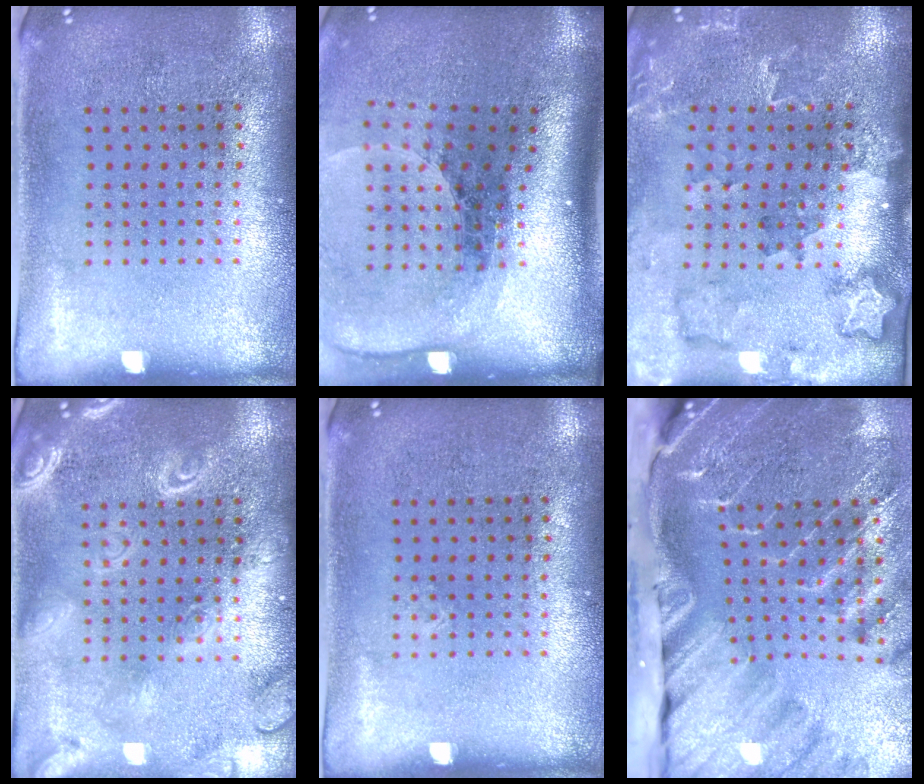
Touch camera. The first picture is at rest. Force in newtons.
{"total": 2.6, "press": 1.8, "slide": 1.8}
{"total": 1.9, "press": 1.8, "slide": 0.4}
{"total": 2.6, "press": 2.5, "slide": 0.3}
{"total": 0.0}
{"total": 4.2, "press": 3.2, "slide": 2.8}